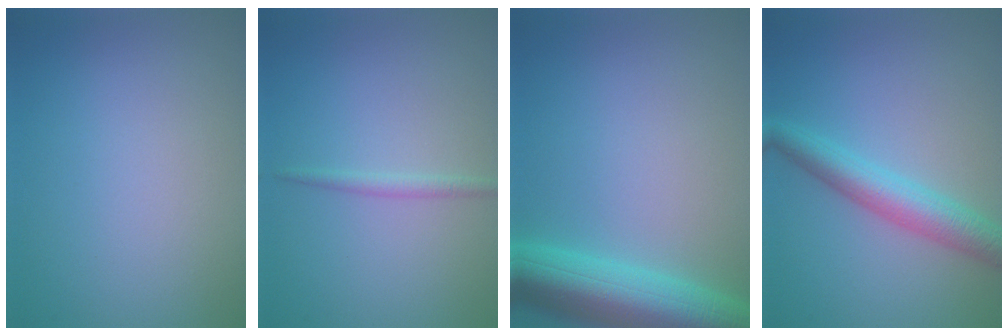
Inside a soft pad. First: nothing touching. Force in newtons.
{"total": 1.0, "press": 1.0, "slide": 0.0}
{"total": 8.1, "press": 8.1, "slide": 0.3}
{"total": 4.3, "press": 4.3, "slide": 0.0}